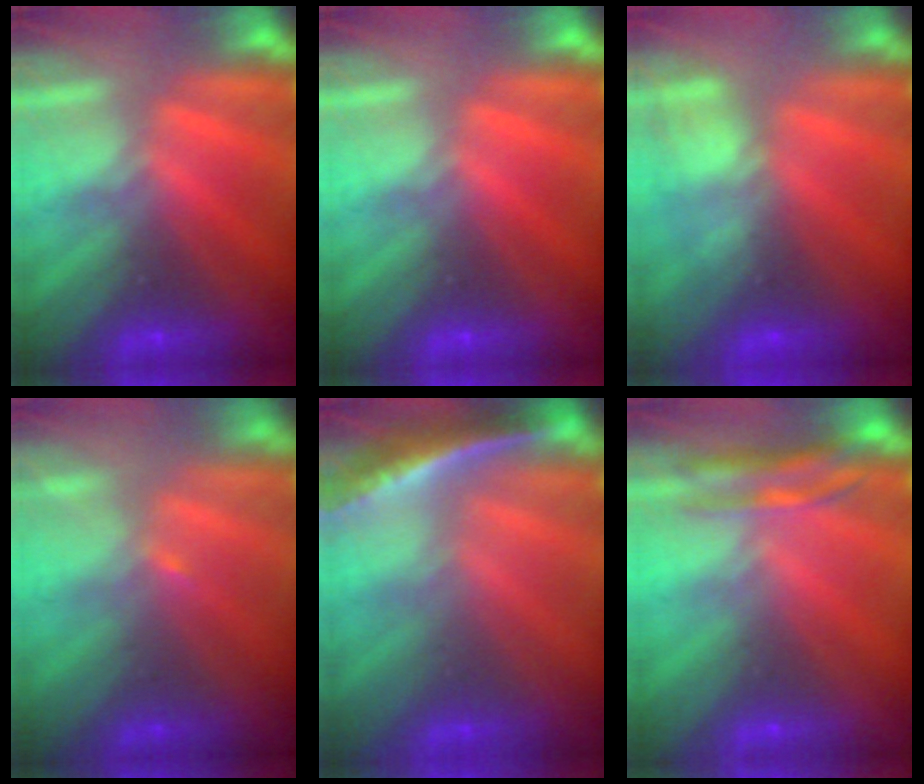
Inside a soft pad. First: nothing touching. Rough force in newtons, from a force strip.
{"total": 0.0}
{"total": 7.3}
{"total": 1.1}
{"total": 1.2}
{"total": 4.2}